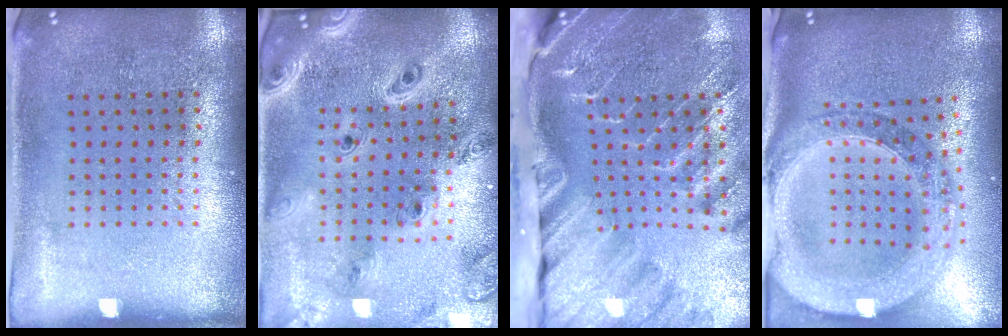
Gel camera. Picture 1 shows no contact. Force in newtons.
{"total": 2.6, "press": 2.3, "slide": 1.2}
{"total": 4.2, "press": 3.2, "slide": 2.8}
{"total": 2.6, "press": 2.3, "slide": 1.2}